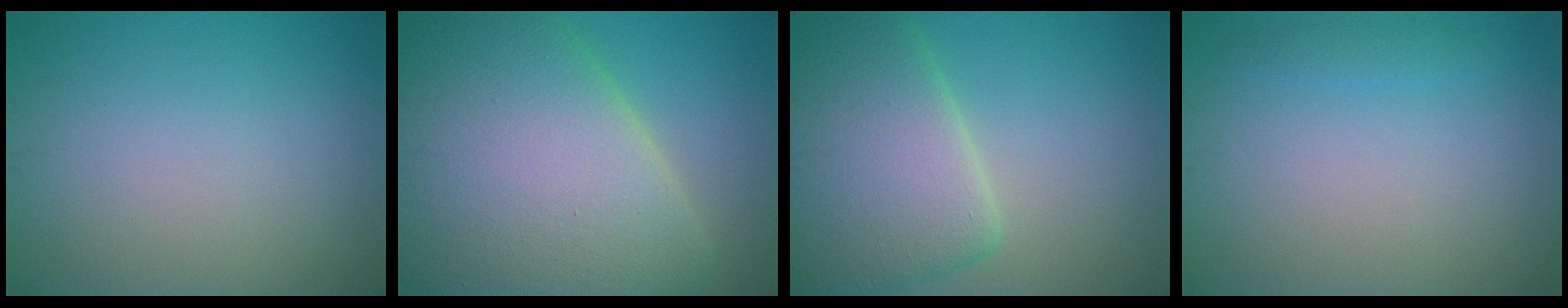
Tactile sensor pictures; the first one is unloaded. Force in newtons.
{"total": 18.1, "press": 18.0, "slide": 1.1}
{"total": 9.2, "press": 9.2, "slide": 0.8}
{"total": 1.0, "press": 1.0, "slide": 0.1}